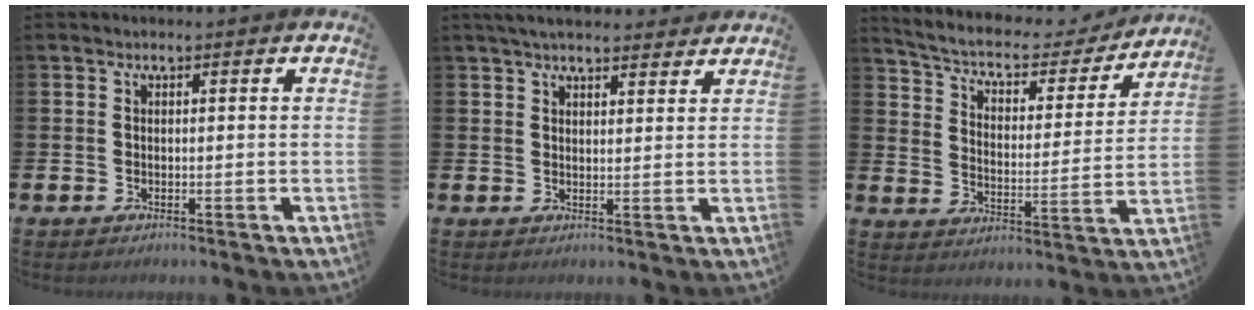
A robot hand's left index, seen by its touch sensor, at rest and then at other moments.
{"total": 3.7, "force": [3.5, 0.8, 1.0], "torque": [-0.026, -0.009, 0.065]}
{"total": 5.6, "force": [4.8, 2.0, 1.9], "torque": [-0.071, -0.037, 0.075]}